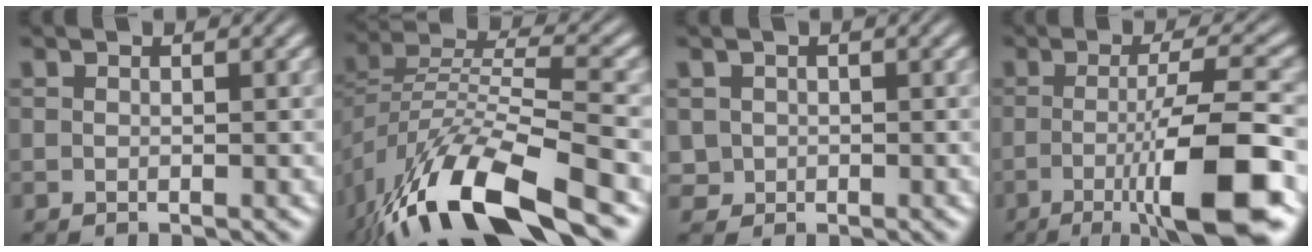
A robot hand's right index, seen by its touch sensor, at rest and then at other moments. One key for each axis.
{"total": 10.5, "fx": -4.3, "fy": 4.6, "fz": 8.3, "tx": -0.169, "ty": -0.039, "tz": -0.051}
{"total": 2.4, "fx": -0.1, "fy": 2.3, "fz": 0.8, "tx": -0.027, "ty": -0.018, "tz": 0.007}
{"total": 9.7, "fx": -3.7, "fy": 1.4, "fz": 8.9, "tx": -0.123, "ty": -0.016, "tz": -0.047}